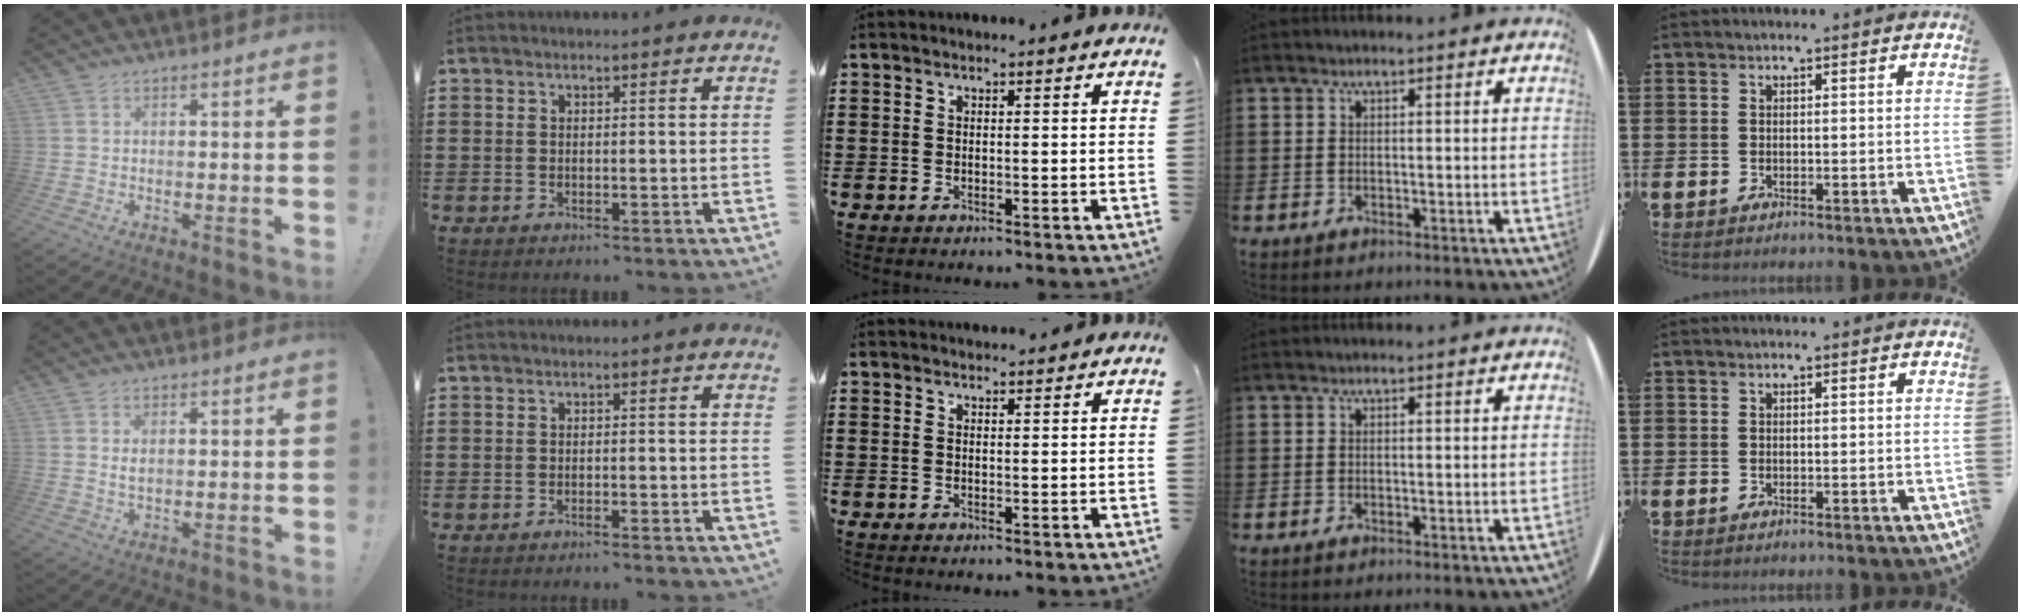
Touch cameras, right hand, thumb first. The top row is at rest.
{"thumb": {"total": 1.9, "force": [0.7, 0.9, 1.5], "torque": [-0.024, -0.002, 0.010]}, "index": {"total": 0.8, "force": [-0.7, -0.1, 0.4], "torque": [-0.011, -0.005, -0.012]}, "middle": {"total": 1.1, "force": [1.0, 0.2, 0.0], "torque": [0.005, -0.004, 0.019]}}